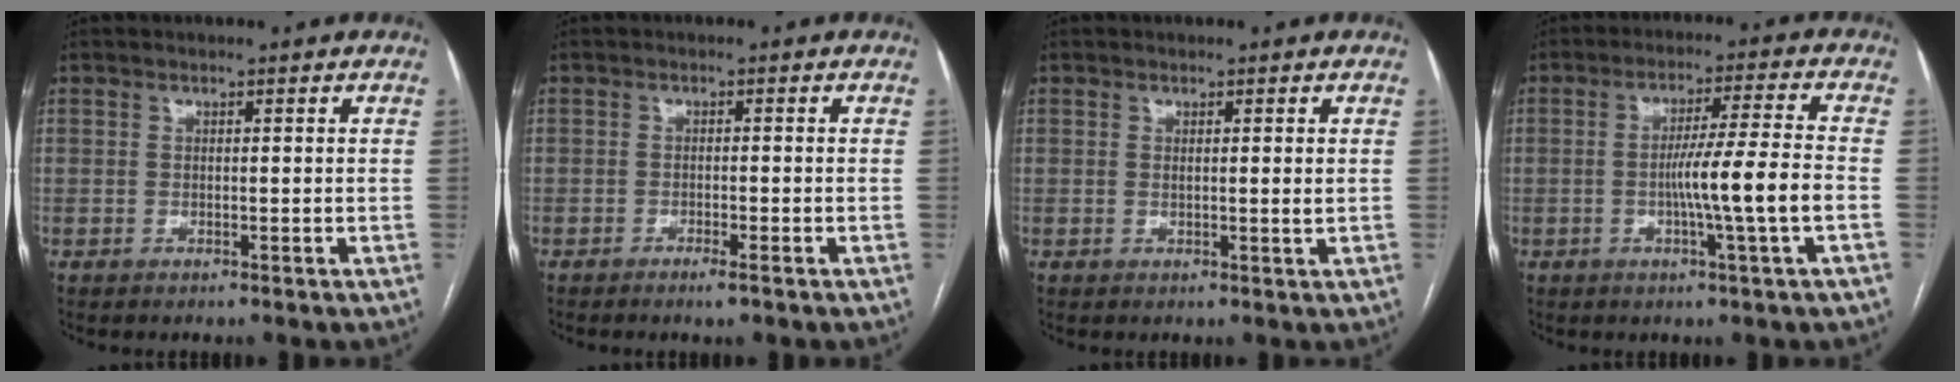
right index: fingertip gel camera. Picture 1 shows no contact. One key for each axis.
{"total": 1.8, "fx": -1.3, "fy": 0.1, "fz": 1.3, "tx": -0.024, "ty": -0.003, "tz": -0.020}
{"total": 1.3, "fx": 0.3, "fy": -0.1, "fz": 1.3, "tx": -0.021, "ty": -0.003, "tz": 0.005}
{"total": 9.0, "fx": -2.0, "fy": -1.4, "fz": 8.6, "tx": -0.148, "ty": -0.002, "tz": -0.034}